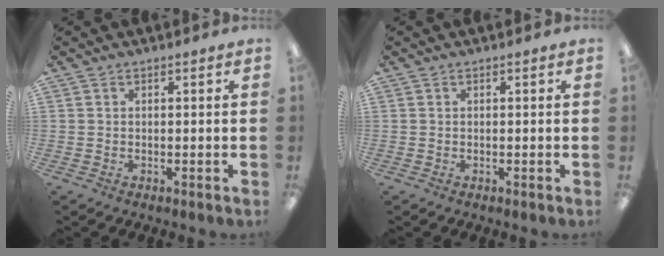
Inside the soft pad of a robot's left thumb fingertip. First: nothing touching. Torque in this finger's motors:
{"motor_torque": [-0.03, 0.03, -0.11, 0.11, 0.00]}